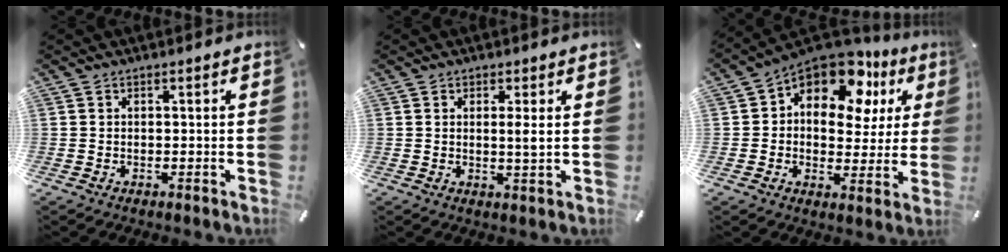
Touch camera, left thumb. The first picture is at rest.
{"total": 2.8, "force": [0.9, 0.4, 2.6], "torque": [-0.047, -0.002, 0.011]}
{"total": 14.0, "force": [8.6, 8.1, 7.6], "torque": [-0.126, -0.059, 0.153]}